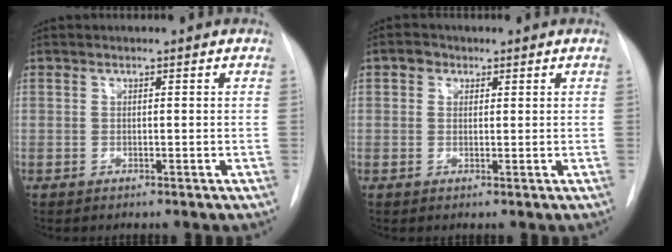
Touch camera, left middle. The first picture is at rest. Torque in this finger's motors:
{"motor_torque": [-0.01, 0.01, -0.04, 0.01]}